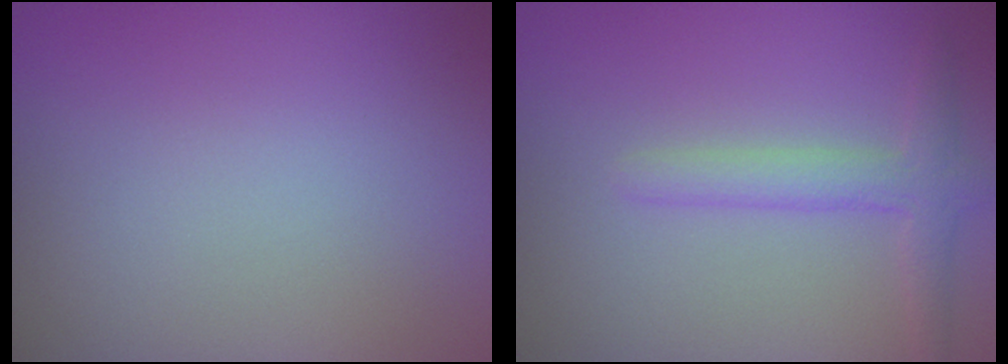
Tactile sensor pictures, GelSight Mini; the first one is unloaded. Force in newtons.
{"total": 2.5, "press": 2.5, "slide": 0.1}